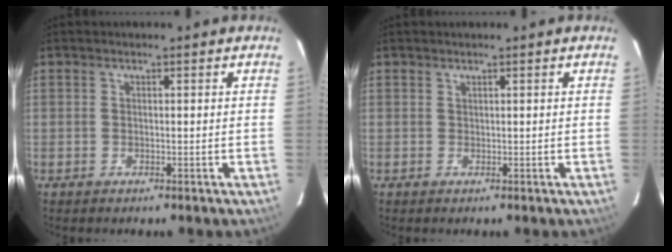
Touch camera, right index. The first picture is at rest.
{"total": 0.0}